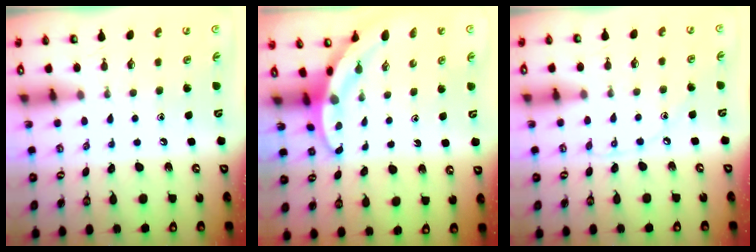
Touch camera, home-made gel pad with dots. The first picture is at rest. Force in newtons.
{"total": 3.6, "press": 3.6, "slide": 0.1}
{"total": 5.1, "press": 5.1, "slide": 0.7}